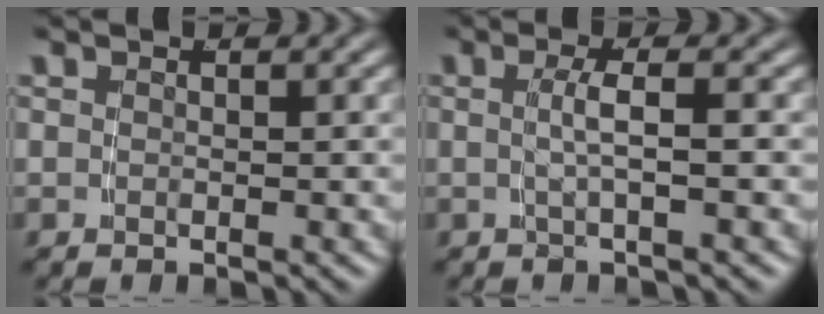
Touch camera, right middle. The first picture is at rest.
{"total": 2.1, "force": [-0.4, -0.5, 2.0], "torque": [-0.035, 0.002, -0.004]}